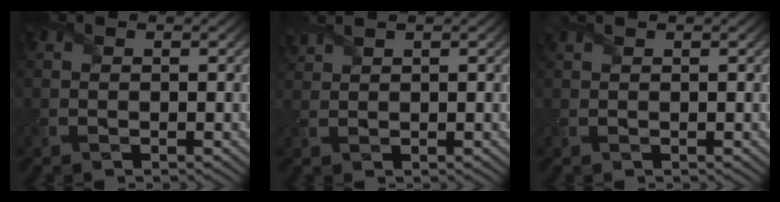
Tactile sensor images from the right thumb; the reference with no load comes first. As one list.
[{"total": 2.3, "force": [2.2, -0.1, 0.6], "torque": [-0.021, 0.009, 0.042]}, {"total": 1.5, "force": [1.3, 0.0, 0.8], "torque": [-0.022, 0.011, 0.028]}]